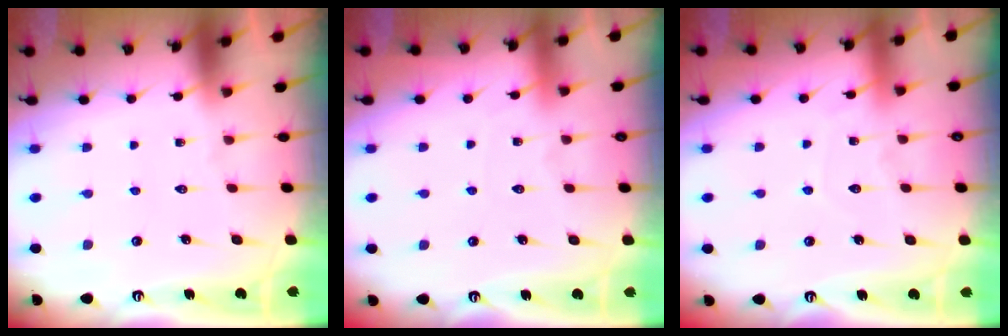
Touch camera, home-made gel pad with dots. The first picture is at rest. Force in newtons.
{"total": 4.5, "press": 4.5, "slide": 0.6}
{"total": 6.2, "press": 6.1, "slide": 0.7}